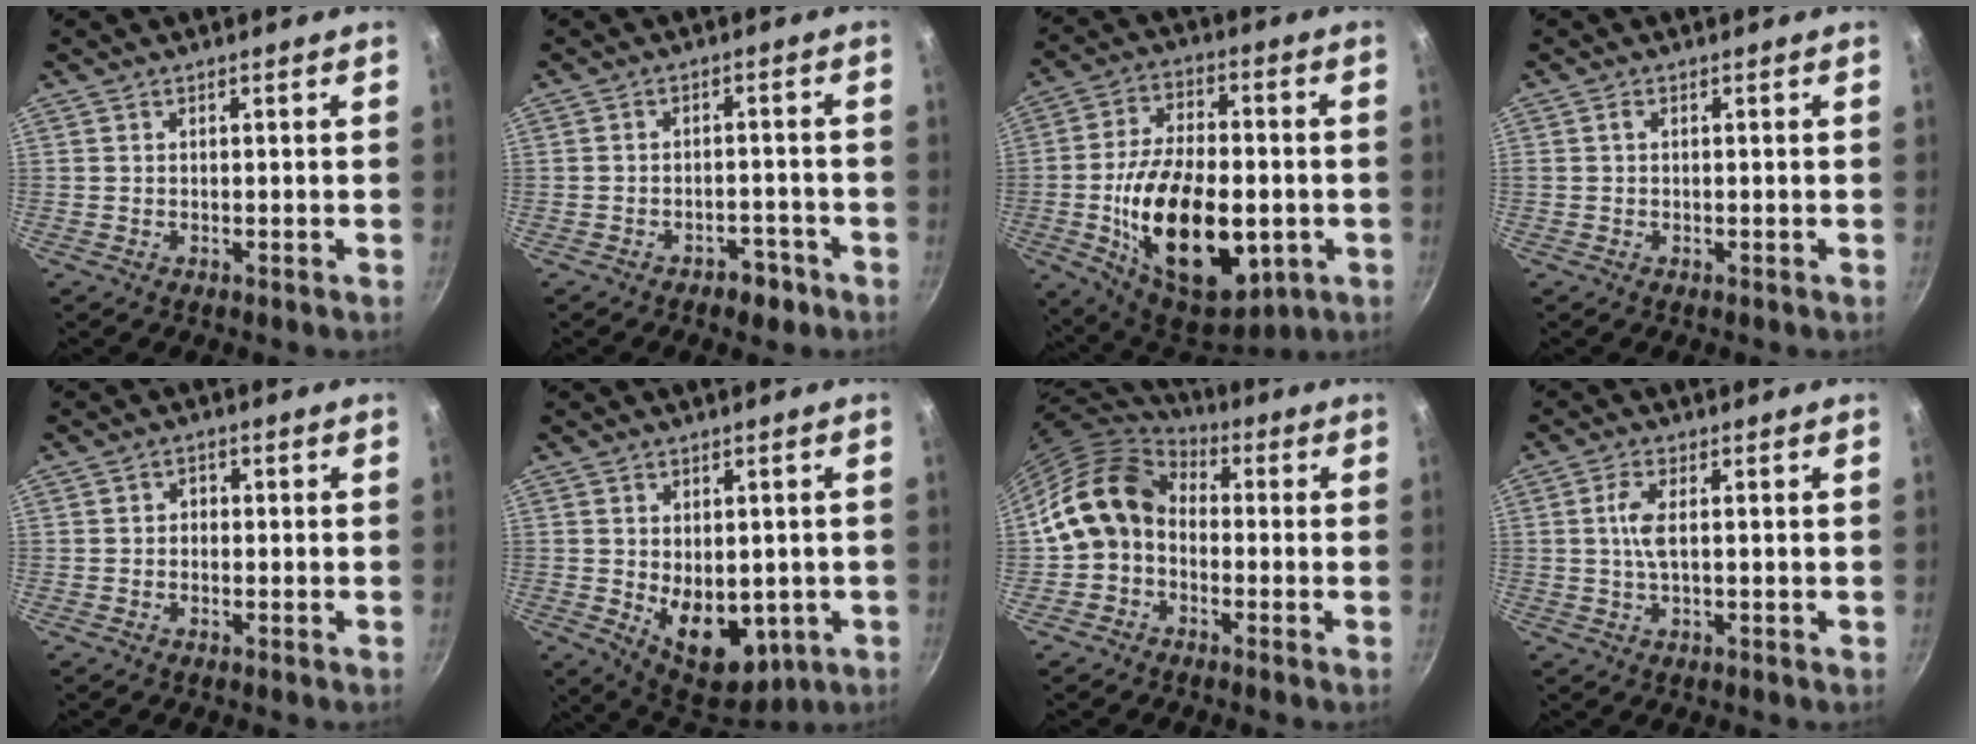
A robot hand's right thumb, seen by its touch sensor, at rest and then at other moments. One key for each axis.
{"total": 4.3, "fx": -2.8, "fy": 2.5, "fz": 2.1, "tx": -0.011, "ty": 0.030, "tz": -0.026}
{"total": 25.6, "fx": -4.8, "fy": 14.4, "fz": 20.7, "tx": -0.330, "ty": 0.012, "tz": -0.064}
{"total": 0.7, "fx": 0.1, "fy": 0.4, "fz": 0.5, "tx": -0.009, "ty": 0.005, "tz": 0.001}
{"total": 1.5, "fx": -0.4, "fy": 1.3, "fz": 0.6, "tx": -0.003, "ty": 0.004, "tz": -0.010}
{"total": 12.6, "fx": -1.9, "fy": 8.0, "fz": 9.5, "tx": -0.102, "ty": -0.019, "tz": -0.004}
{"total": 11.7, "fx": -0.9, "fy": 9.3, "fz": 7.1, "tx": -0.106, "ty": 0.039, "tz": -0.037}
{"total": 4.3, "fx": 0.4, "fy": 1.5, "fz": 4.0, "tx": -0.090, "ty": 0.004, "tz": 0.004}